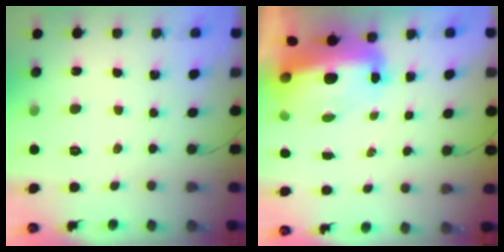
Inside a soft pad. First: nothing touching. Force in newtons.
{"total": 14.6, "press": 10.5, "slide": 10.1}